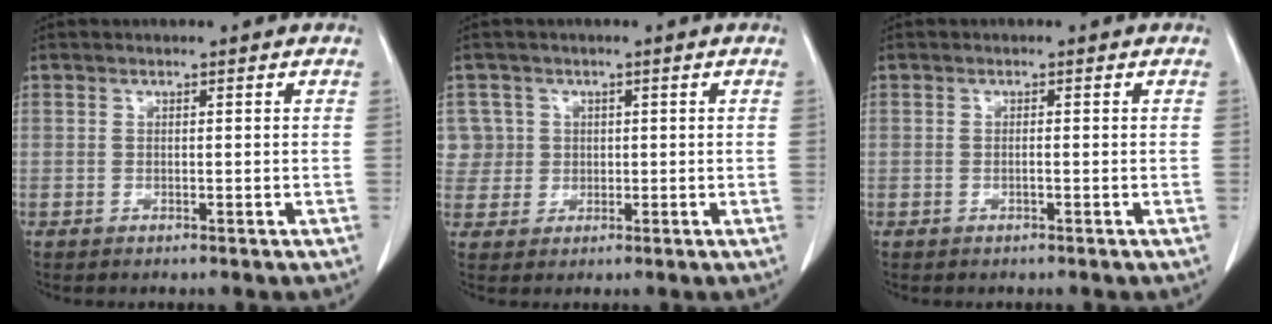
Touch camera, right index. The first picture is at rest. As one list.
[{"total": 4.4, "force": [1.1, 4.2, -0.4], "torque": [0.028, 0.015, 0.024]}, {"total": 0.5, "force": [-0.1, 0.0, 0.5], "torque": [-0.006, 0.002, 0.000]}]